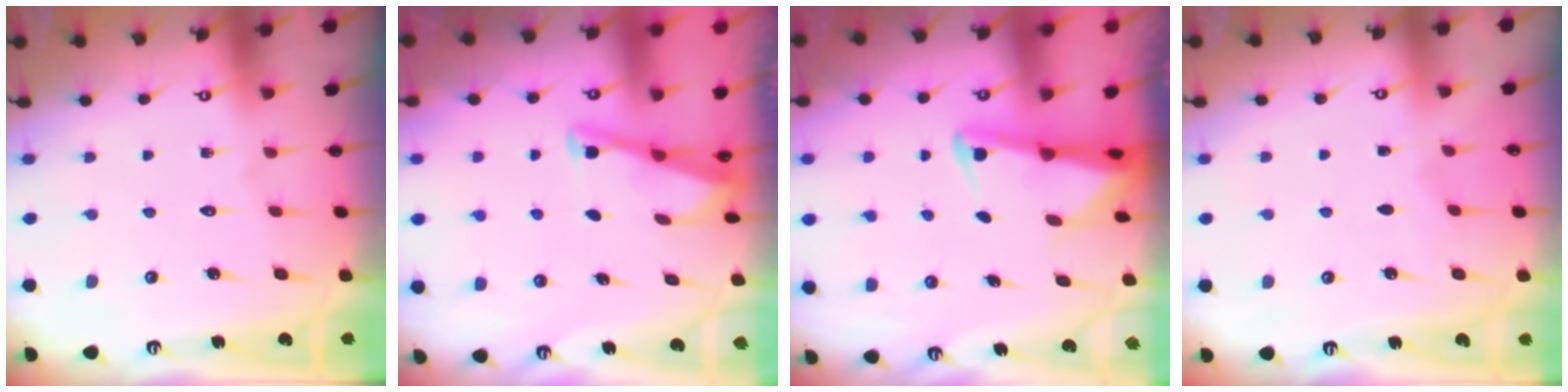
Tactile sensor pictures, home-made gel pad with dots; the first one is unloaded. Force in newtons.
{"total": 2.9, "press": 2.9, "slide": 0.4}
{"total": 2.5, "press": 2.5, "slide": 0.4}
{"total": 2.3, "press": 2.3, "slide": 0.3}